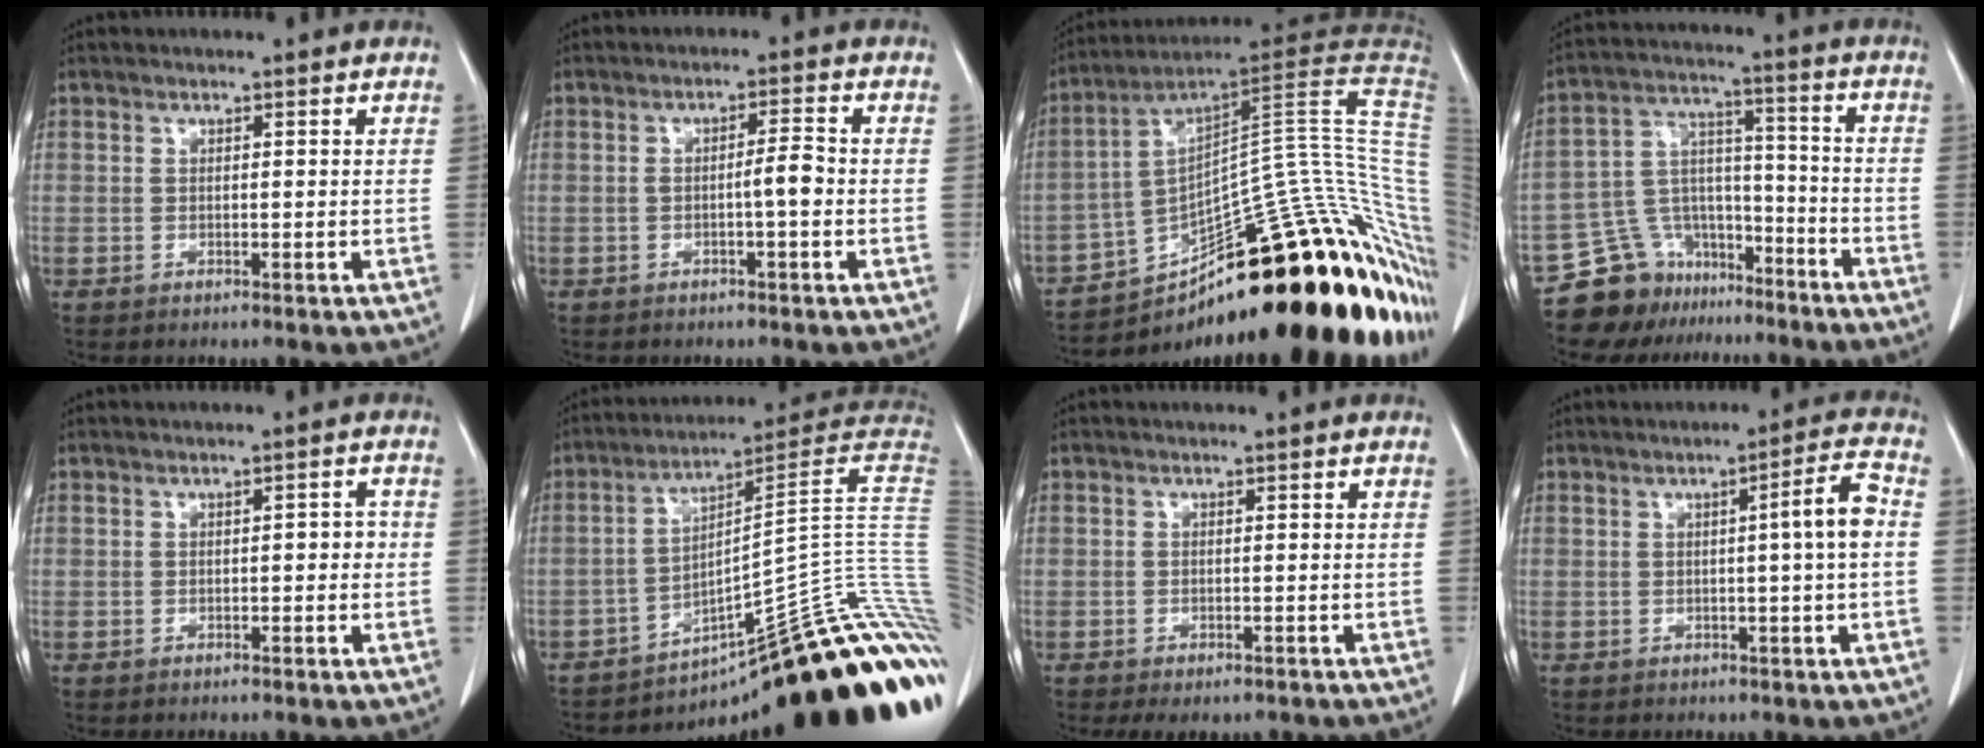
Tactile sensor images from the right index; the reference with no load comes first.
{"total": 3.0, "force": [-0.7, 0.2, 2.9], "torque": [-0.043, 0.005, -0.011]}
{"total": 35.6, "force": [-11.9, 6.3, 33.0], "torque": [-0.360, 0.057, -0.166]}
{"total": 12.6, "force": [-10.3, 7.1, 1.7], "torque": [-0.031, 0.070, -0.172]}
{"total": 1.1, "force": [-0.1, 0.5, 1.0], "torque": [-0.009, 0.004, -0.002]}
{"total": 30.6, "force": [-13.0, 3.2, 27.5], "torque": [-0.240, 0.051, -0.175]}
{"total": 3.9, "force": [-3.0, 2.2, 1.3], "torque": [-0.006, 0.000, -0.037]}
{"total": 5.0, "force": [0.0, -0.5, 5.0], "torque": [-0.071, 0.008, 0.000]}